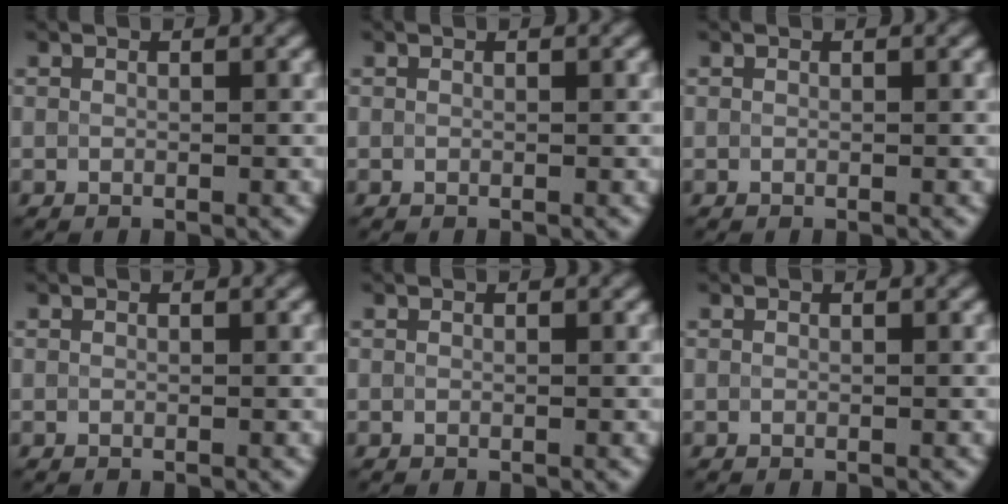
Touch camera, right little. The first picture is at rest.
{"total": 0.0}
{"total": 0.0}
{"total": 0.0}
{"total": 0.0}
{"total": 0.0}